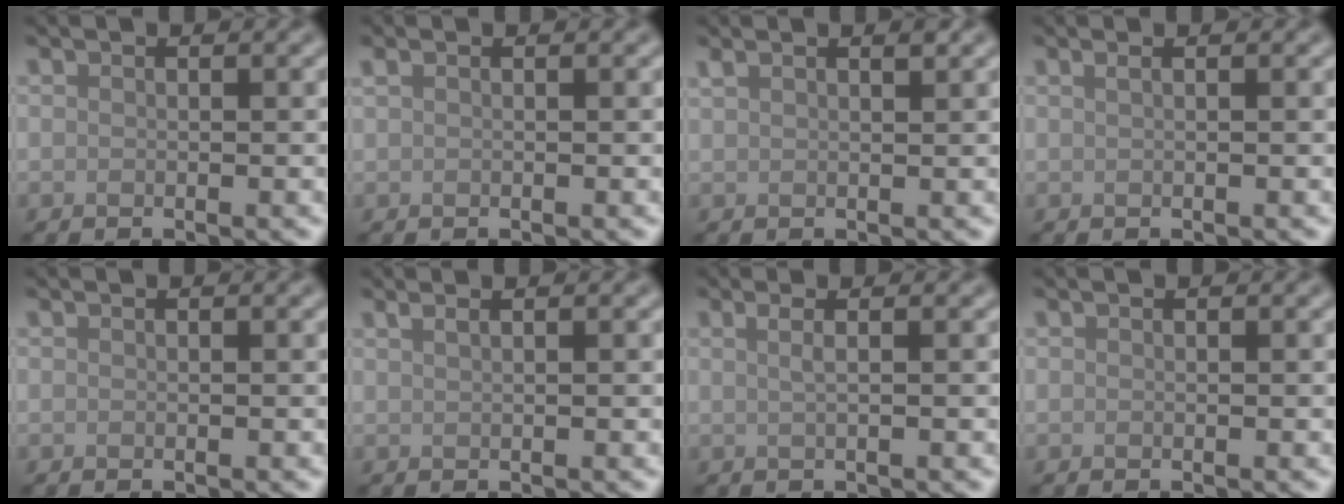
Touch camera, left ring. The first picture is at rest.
{"total": 0.7, "force": [0.4, 0.2, 0.6], "torque": [-0.013, 0.005, 0.009]}
{"total": 1.5, "force": [1.2, 0.3, 0.9], "torque": [-0.017, 0.002, 0.020]}
{"total": 1.2, "force": [0.6, 0.6, 0.8], "torque": [-0.007, -0.002, -0.001]}
{"total": 0.0}
{"total": 1.4, "force": [1.0, 0.6, 0.9], "torque": [-0.004, -0.003, 0.005]}
{"total": 1.9, "force": [0.7, 0.9, 1.6], "torque": [-0.017, -0.004, -0.006]}
{"total": 0.0}